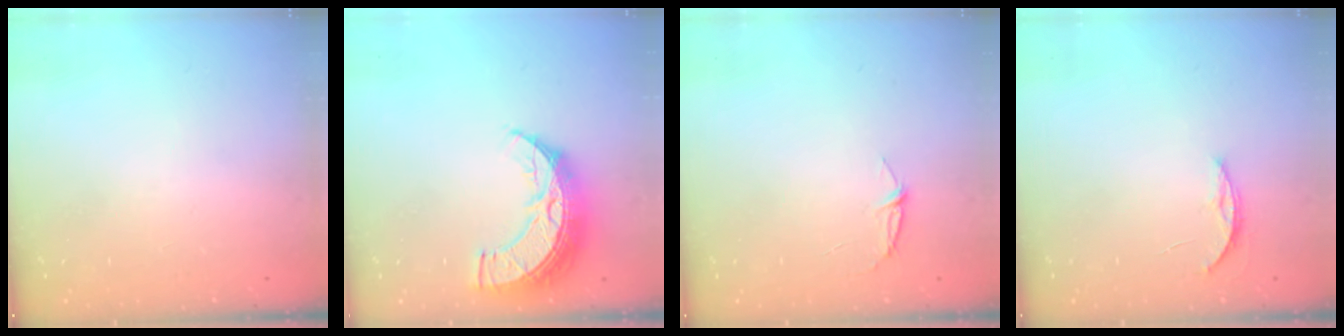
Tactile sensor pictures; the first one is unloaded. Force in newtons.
{"total": 12.3, "press": 12.3, "slide": 0.9}
{"total": 3.9, "press": 3.9, "slide": 0.4}
{"total": 3.7, "press": 3.7, "slide": 0.5}